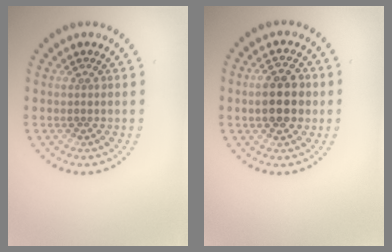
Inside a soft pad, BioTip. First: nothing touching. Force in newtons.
{"total": 3.8, "press": 3.8, "slide": 0.3}